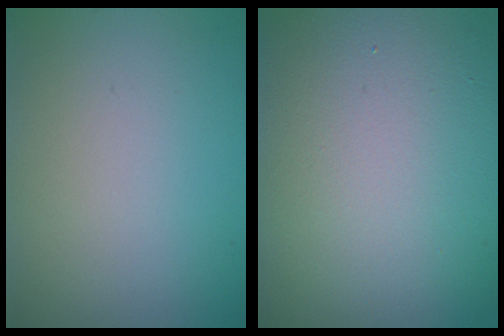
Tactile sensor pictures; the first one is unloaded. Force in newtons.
{"total": 16.9, "press": 16.8, "slide": 1.6}